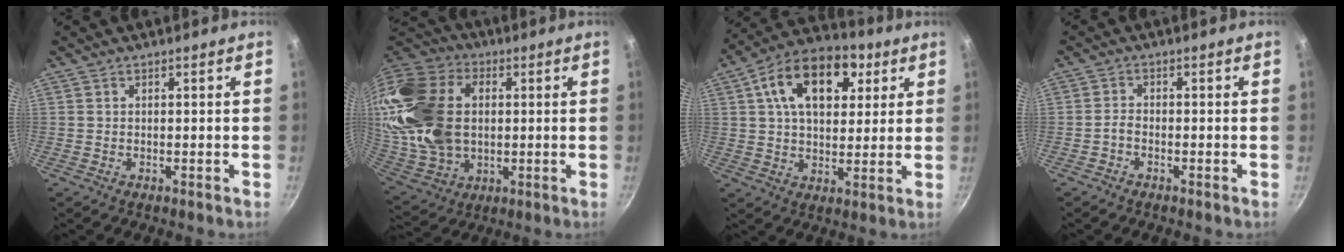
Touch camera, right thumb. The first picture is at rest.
{"total": 27.6, "force": [3.0, 19.3, 19.5], "torque": [-0.404, 0.014, 0.066]}
{"total": 17.6, "force": [6.2, 11.0, 12.2], "torque": [-0.170, 0.000, 0.088]}
{"total": 1.6, "force": [-1.1, 0.8, 0.9], "torque": [-0.022, 0.013, -0.027]}